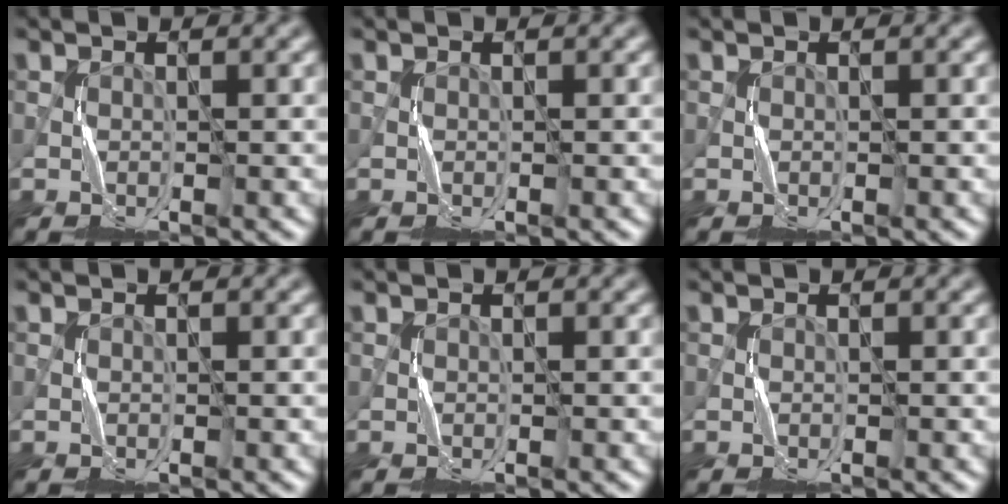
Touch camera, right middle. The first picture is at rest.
{"total": 0.0}
{"total": 0.0}
{"total": 0.0}
{"total": 0.0}
{"total": 0.0}